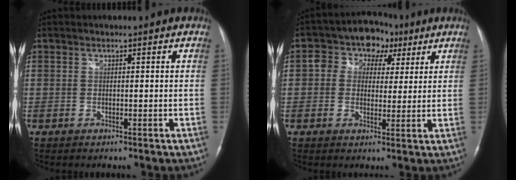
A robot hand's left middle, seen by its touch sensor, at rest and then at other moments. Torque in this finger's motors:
{"motor_torque": [0.43, -0.29, 0.04, 0.03]}